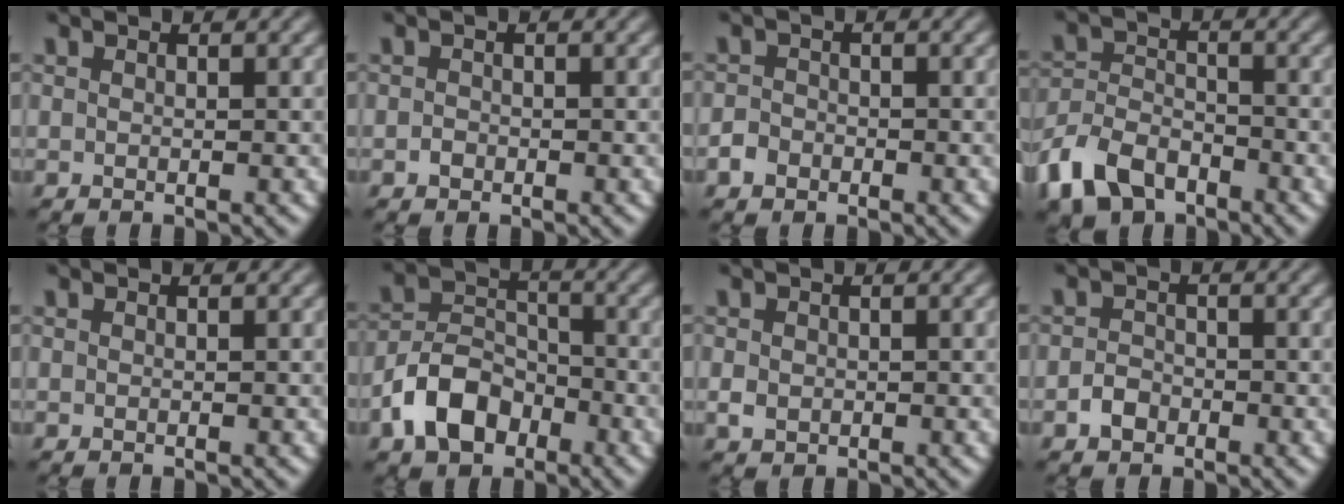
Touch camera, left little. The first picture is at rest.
{"total": 0.6, "force": [-0.4, 0.5, 0.1], "torque": [0.003, 0.002, -0.008]}
{"total": 1.8, "force": [-0.9, 1.4, 0.5], "torque": [0.004, 0.004, -0.020]}
{"total": 6.3, "force": [-4.4, 3.5, 2.8], "torque": [-0.065, 0.004, -0.098]}
{"total": 0.0}
{"total": 5.8, "force": [-3.3, 3.8, 2.9], "torque": [-0.054, 0.004, -0.071]}
{"total": 1.2, "force": [-0.2, 1.0, 0.6], "torque": [-0.011, -0.002, -0.004]}
{"total": 1.6, "force": [-1.0, 1.1, 0.5], "torque": [-0.005, 0.005, -0.021]}